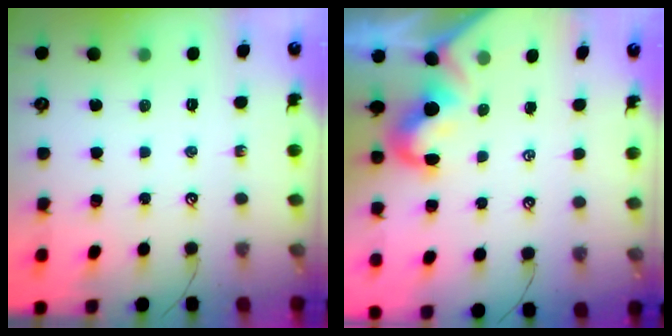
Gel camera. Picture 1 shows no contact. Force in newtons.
{"total": 1.9, "press": 1.7, "slide": 0.8}